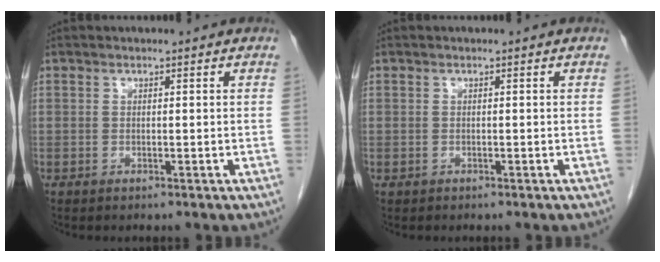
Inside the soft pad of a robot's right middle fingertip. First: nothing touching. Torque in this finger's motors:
{"motor_torque": [0.33, -0.16, 0.10, 0.01]}